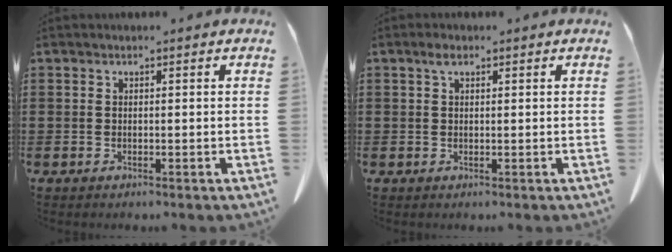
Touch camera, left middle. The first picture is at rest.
{"total": 1.7, "force": [0.8, 1.0, 1.1], "torque": [-0.026, 0.004, 0.014]}